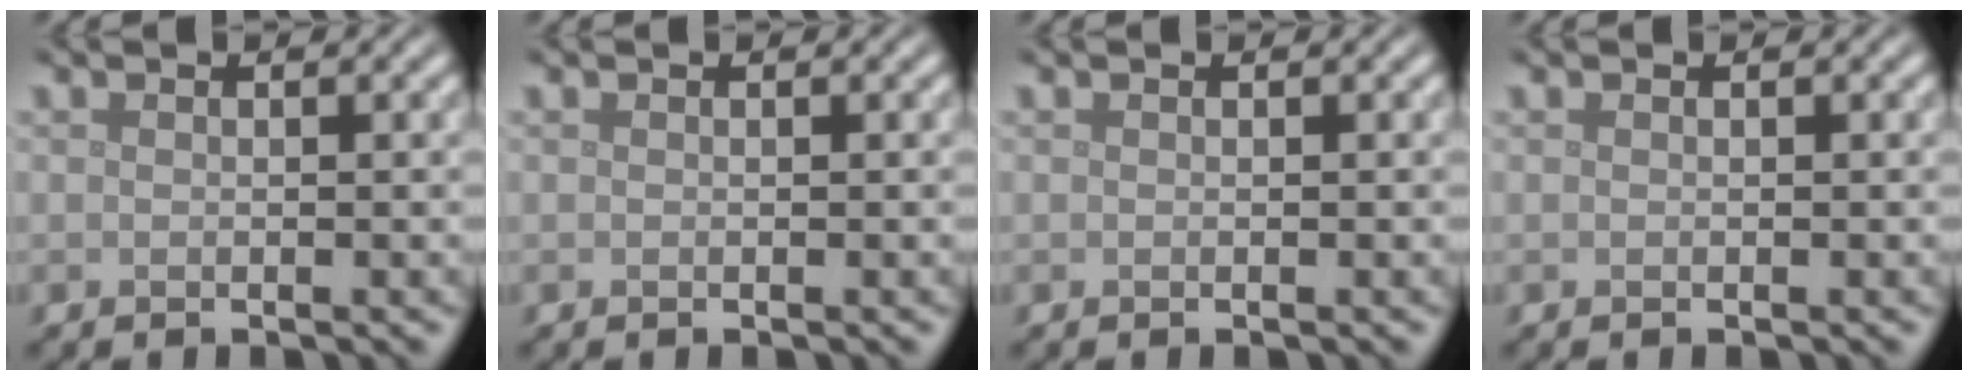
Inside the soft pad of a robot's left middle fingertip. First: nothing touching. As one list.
[{"total": 0.0}, {"total": 0.0}, {"total": 0.0}]